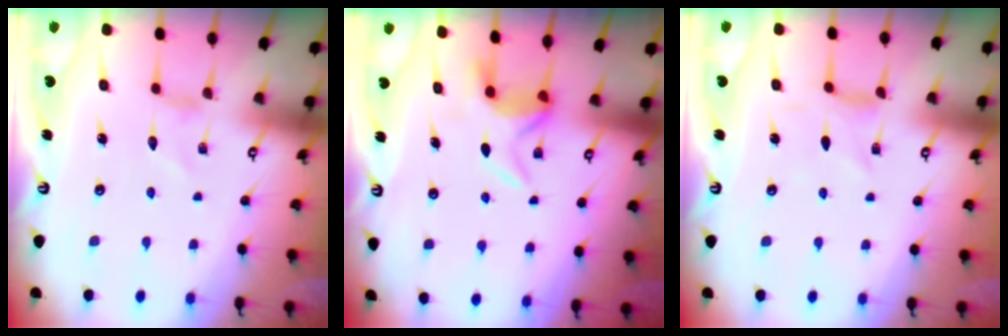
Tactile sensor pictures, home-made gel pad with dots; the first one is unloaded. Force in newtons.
{"total": 6.2, "press": 6.0, "slide": 1.4}
{"total": 0.0}